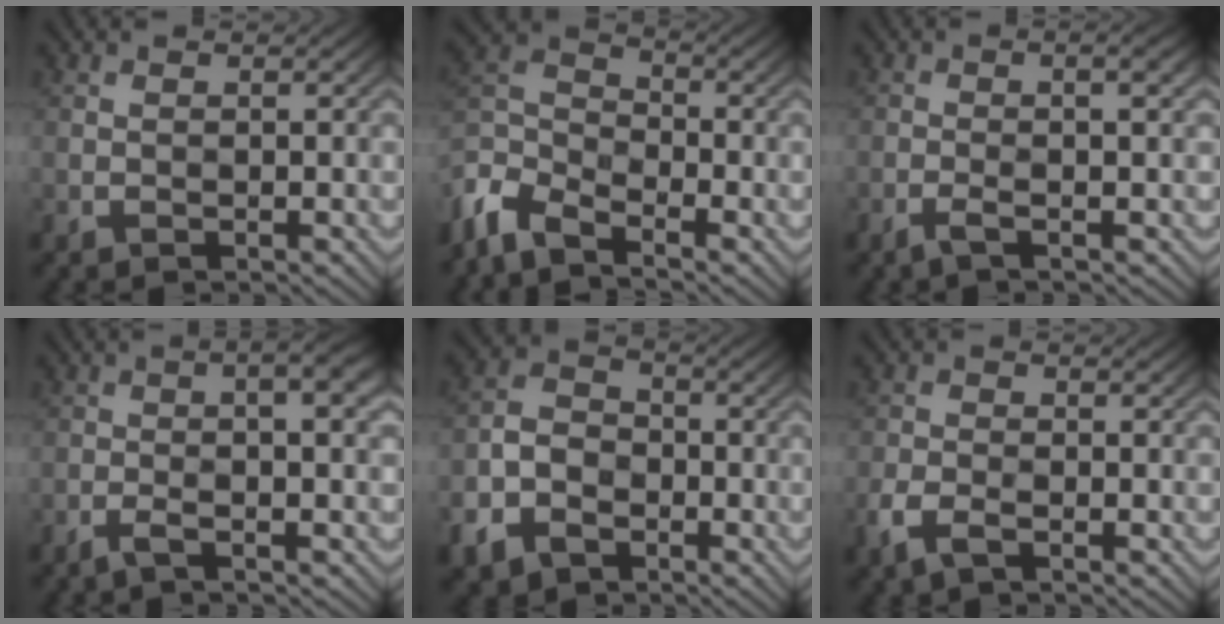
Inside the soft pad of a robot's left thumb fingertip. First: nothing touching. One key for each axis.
{"total": 7.2, "fx": -5.2, "fy": 3.0, "fz": 4.0, "tx": -0.096, "ty": -0.001, "tz": -0.125}
{"total": 3.5, "fx": 0.7, "fy": 0.6, "fz": 3.4, "tx": -0.043, "ty": 0.008, "tz": -0.003}
{"total": 4.2, "fx": 0.3, "fy": 0.6, "fz": 4.1, "tx": -0.058, "ty": 0.013, "tz": -0.007}
{"total": 7.3, "fx": -3.0, "fy": 5.5, "fz": 3.6, "tx": -0.088, "ty": -0.010, "tz": -0.076}
{"total": 3.1, "fx": -1.0, "fy": 1.7, "fz": 2.3, "tx": -0.053, "ty": -0.005, "tz": -0.030}